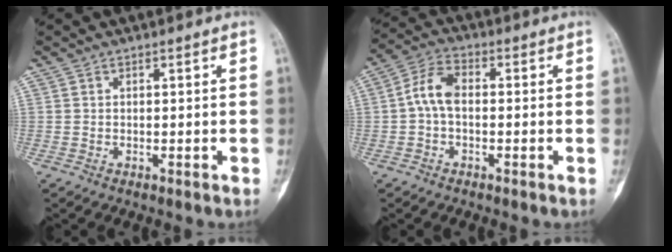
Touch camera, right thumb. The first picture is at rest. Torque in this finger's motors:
{"motor_torque": [0.03, 0.03, 0.20, -0.20, 0.04]}